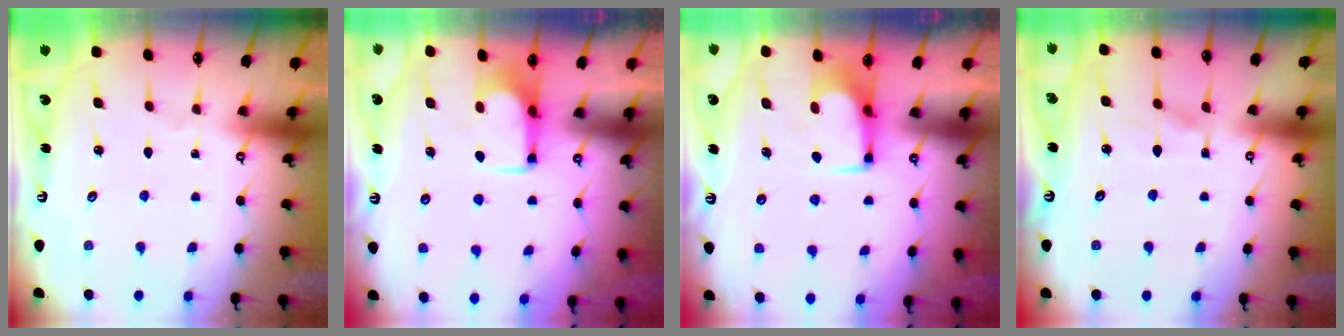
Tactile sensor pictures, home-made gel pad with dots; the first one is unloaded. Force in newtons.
{"total": 2.1, "press": 2.1, "slide": 0.4}
{"total": 1.7, "press": 1.6, "slide": 0.6}
{"total": 6.1, "press": 6.1, "slide": 0.7}